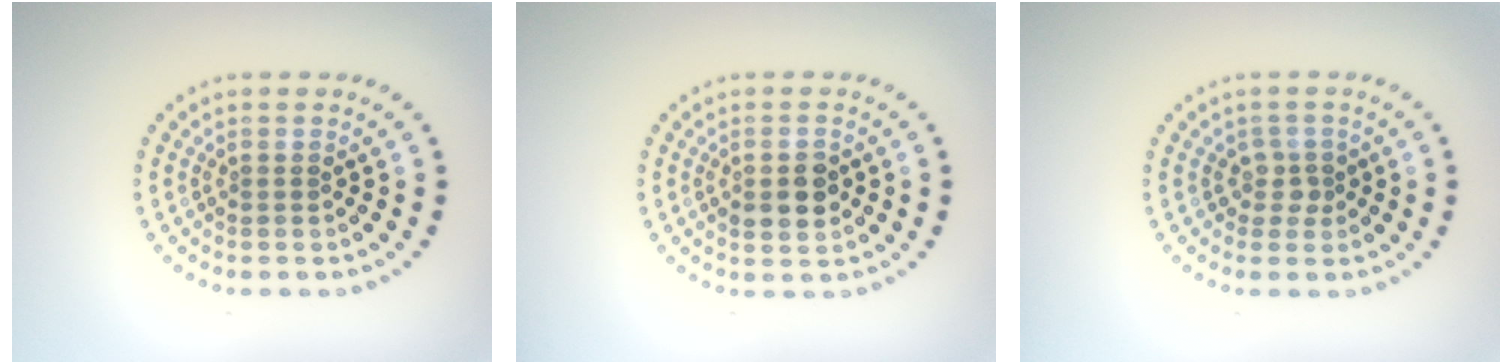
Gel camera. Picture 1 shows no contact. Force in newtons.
{"total": 2.8, "press": 2.8, "slide": 0.3}
{"total": 1.6, "press": 1.3, "slide": 1.0}